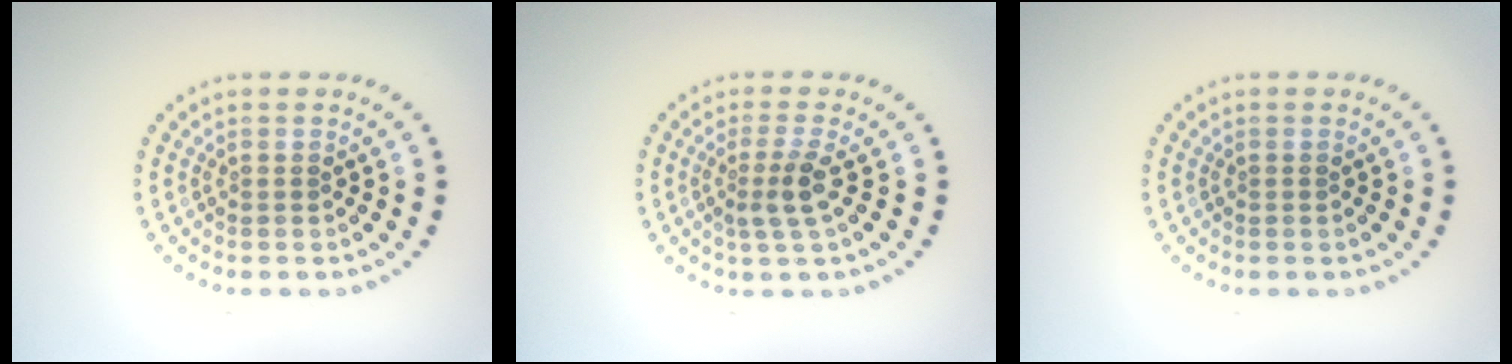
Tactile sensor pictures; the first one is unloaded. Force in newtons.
{"total": 2.4, "press": 1.7, "slide": 1.6}
{"total": 0.0}